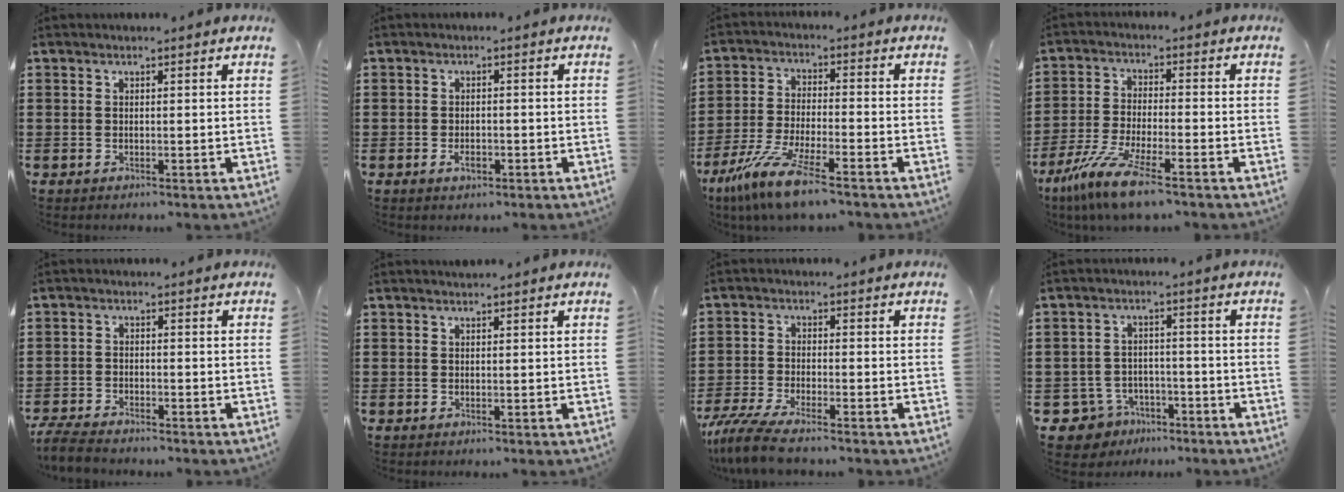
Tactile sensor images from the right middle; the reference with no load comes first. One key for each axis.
{"total": 1.7, "fx": -0.8, "fy": 0.8, "fz": 1.3, "tx": -0.025, "ty": 0.001, "tz": -0.015}
{"total": 9.3, "fx": -7.1, "fy": 0.7, "fz": 5.9, "tx": -0.134, "ty": -0.009, "tz": -0.142}
{"total": 8.4, "fx": -6.3, "fy": 0.7, "fz": 5.6, "tx": -0.126, "ty": -0.012, "tz": -0.123}
{"total": 3.7, "fx": -3.5, "fy": 0.3, "fz": 0.9, "tx": -0.036, "ty": -0.008, "tz": -0.078}
{"total": 0.0}
{"total": 5.3, "fx": -4.5, "fy": 0.2, "fz": 2.7, "tx": -0.081, "ty": -0.022, "tz": -0.094}
{"total": 4.5, "fx": -3.6, "fy": 2.5, "fz": 0.7, "tx": -0.041, "ty": 0.002, "tz": -0.078}